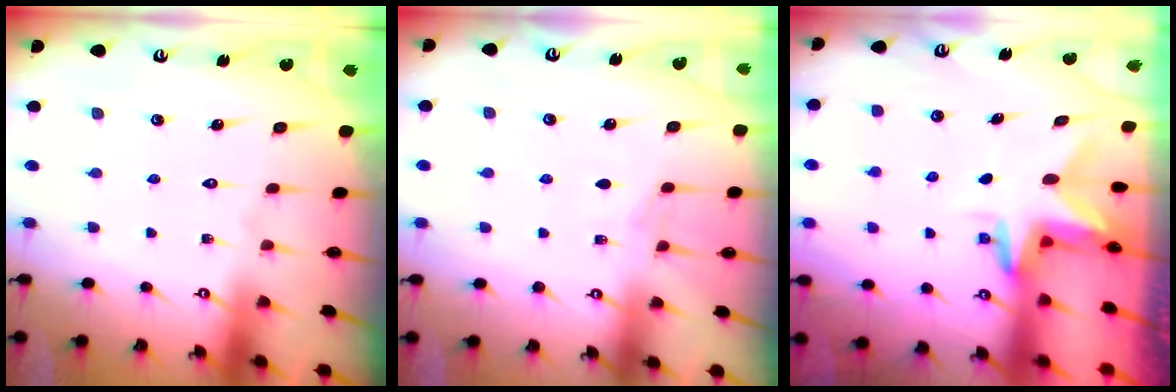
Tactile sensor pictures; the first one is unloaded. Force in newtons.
{"total": 3.3, "press": 3.3, "slide": 0.5}
{"total": 2.9, "press": 2.9, "slide": 0.2}